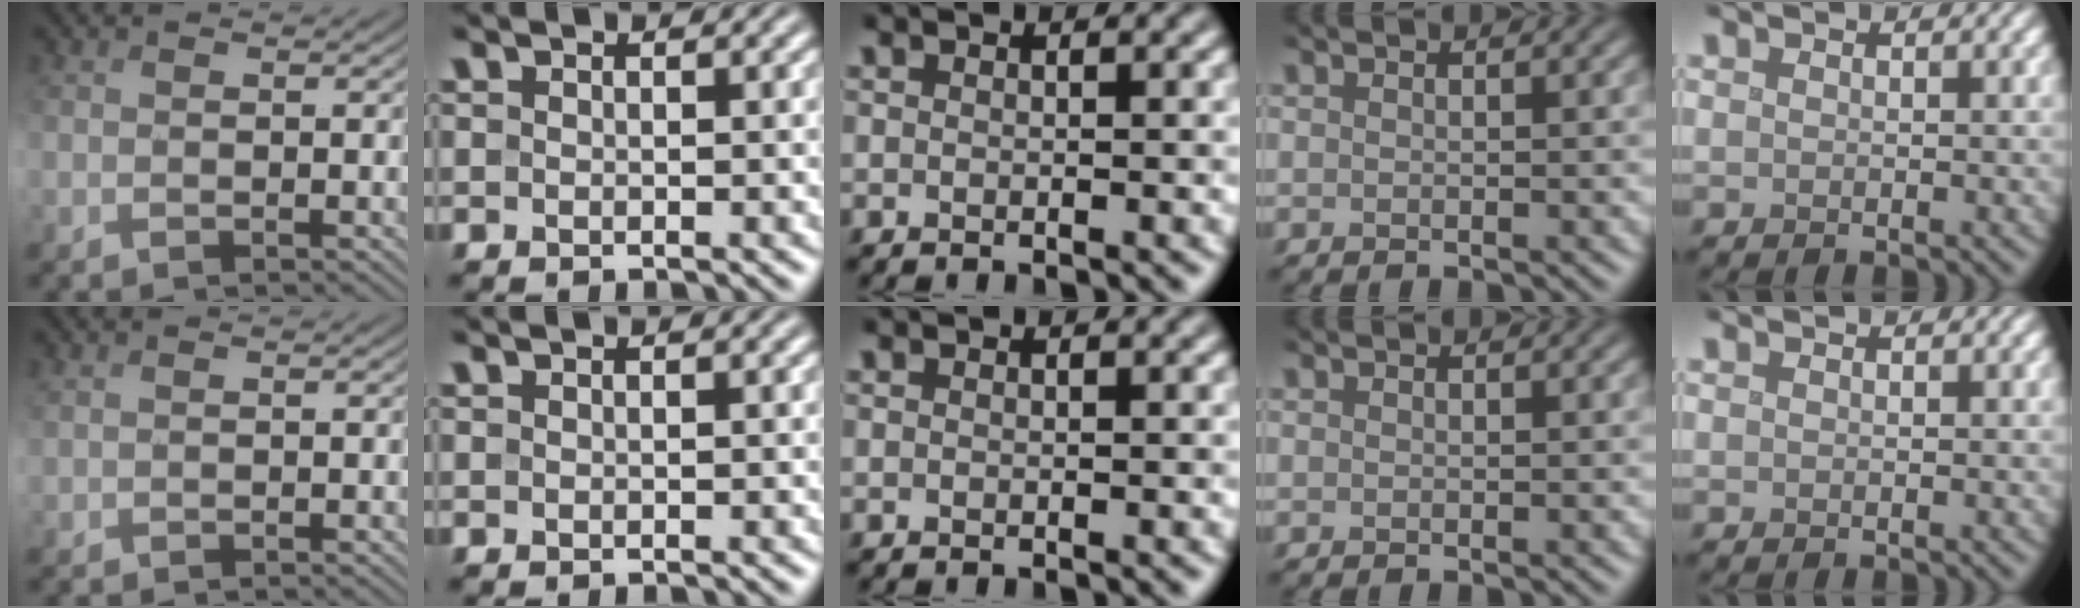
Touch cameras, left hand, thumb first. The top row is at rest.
{"thumb": {"total": 0.7, "force": [0.6, 0.2, 0.3], "torque": [-0.013, 0.001, 0.014]}}